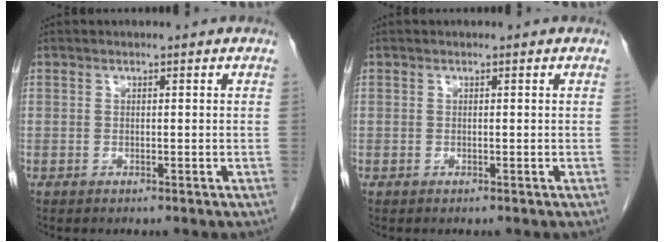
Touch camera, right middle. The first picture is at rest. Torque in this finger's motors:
{"motor_torque": [0.00, 0.00, 0.00, 0.00]}